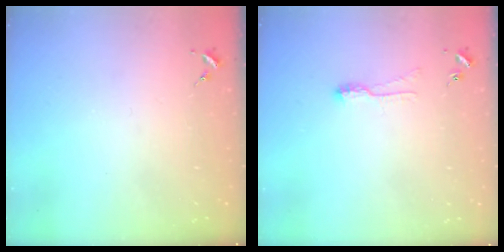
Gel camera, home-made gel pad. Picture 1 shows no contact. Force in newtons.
{"total": 7.1, "press": 7.1, "slide": 0.8}